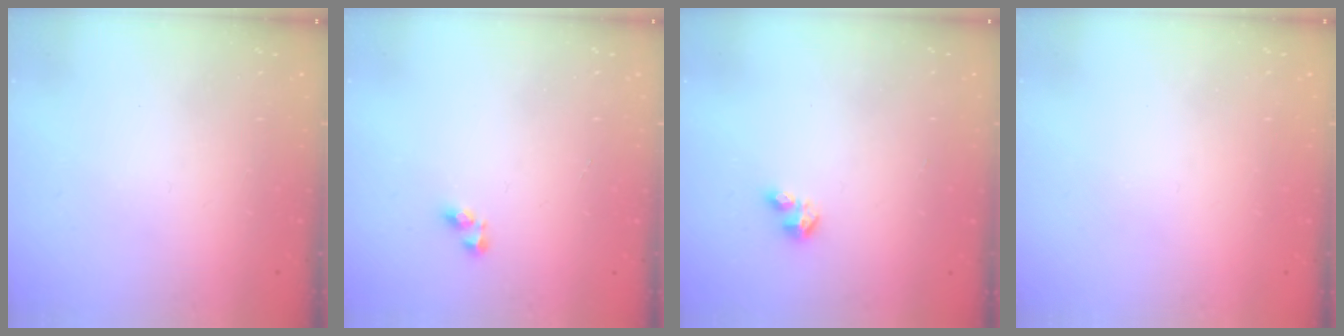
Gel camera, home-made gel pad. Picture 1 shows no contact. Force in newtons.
{"total": 3.6, "press": 3.6, "slide": 0.1}
{"total": 2.9, "press": 2.8, "slide": 0.6}
{"total": 0.7, "press": 0.6, "slide": 0.4}